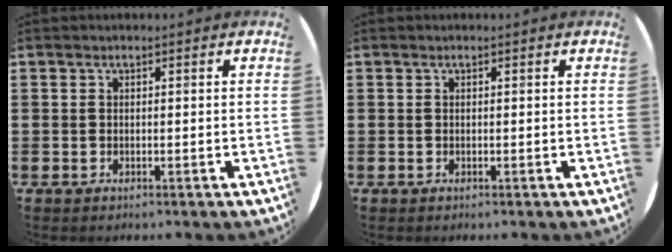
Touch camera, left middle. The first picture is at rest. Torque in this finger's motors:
{"motor_torque": [0.03, -0.02, 0.00, 0.00]}